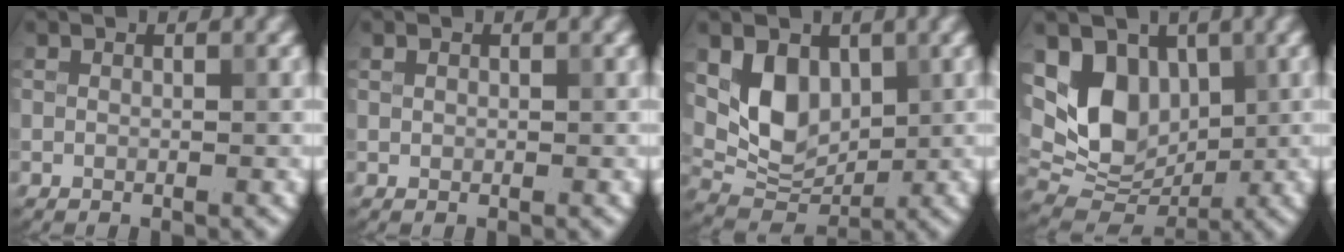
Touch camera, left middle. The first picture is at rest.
{"total": 0.5, "force": [0.2, 0.4, 0.2], "torque": [-0.002, 0.001, 0.005]}
{"total": 5.6, "force": [1.6, 4.0, 3.5], "torque": [-0.067, -0.012, 0.034]}
{"total": 8.3, "force": [1.8, 6.1, 5.4], "torque": [-0.099, -0.010, 0.027]}